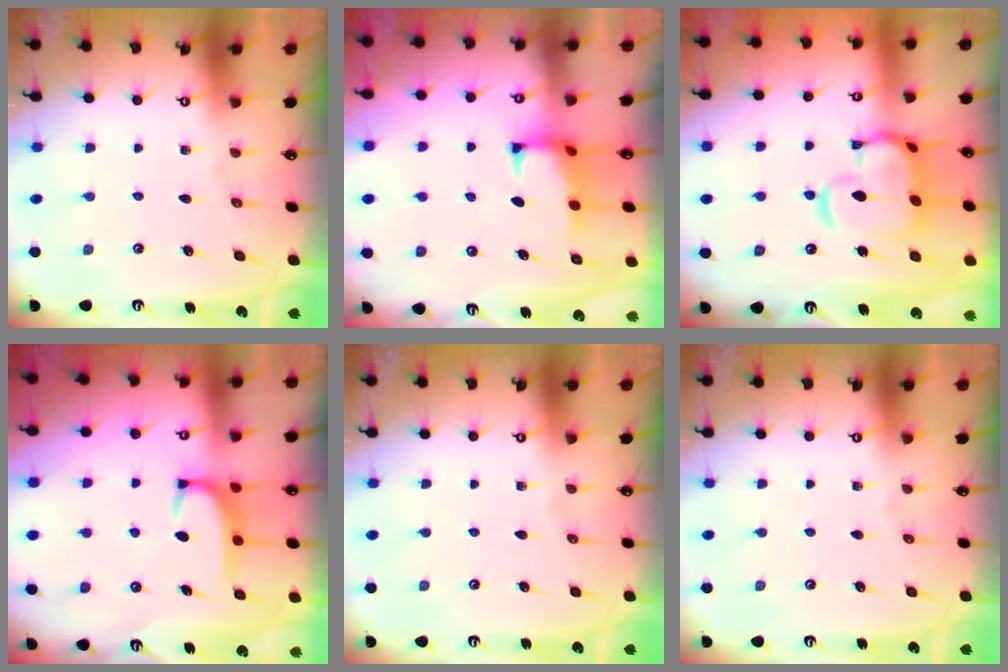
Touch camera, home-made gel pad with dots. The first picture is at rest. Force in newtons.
{"total": 0.7, "press": 0.0, "slide": 0.7}
{"total": 9.4, "press": 9.4, "slide": 1.2}
{"total": 3.2, "press": 3.2, "slide": 0.4}
{"total": 0.0}
{"total": 0.0}